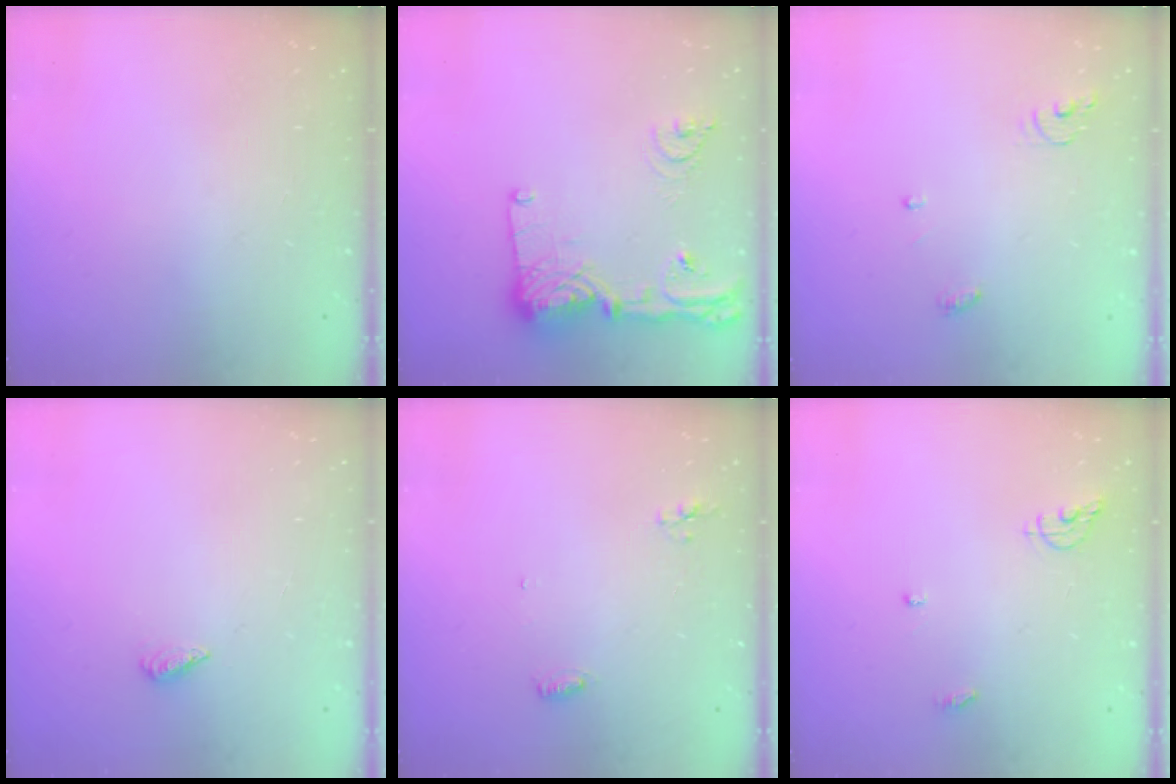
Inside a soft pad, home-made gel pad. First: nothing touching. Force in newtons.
{"total": 16.7, "press": 16.6, "slide": 1.9}
{"total": 4.5, "press": 4.5, "slide": 0.3}
{"total": 2.3, "press": 2.2, "slide": 0.8}
{"total": 4.6, "press": 4.4, "slide": 1.1}
{"total": 6.5, "press": 6.5, "slide": 0.5}